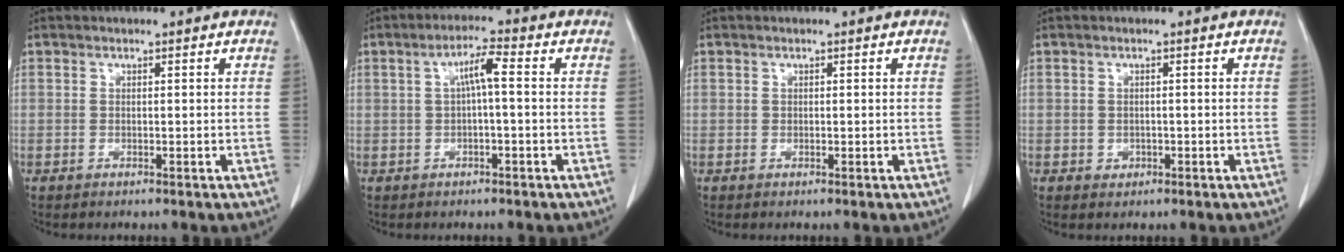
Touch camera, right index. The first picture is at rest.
{"total": 4.5, "force": [0.5, 0.8, 4.4], "torque": [-0.083, 0.016, 0.009]}
{"total": 0.0}
{"total": 2.3, "force": [-0.7, 1.9, 1.0], "torque": [-0.017, 0.004, 0.000]}